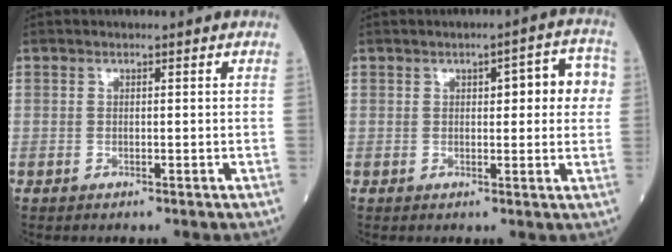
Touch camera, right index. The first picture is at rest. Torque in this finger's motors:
{"motor_torque": [0.52, 0.11, 0.09, 0.04]}